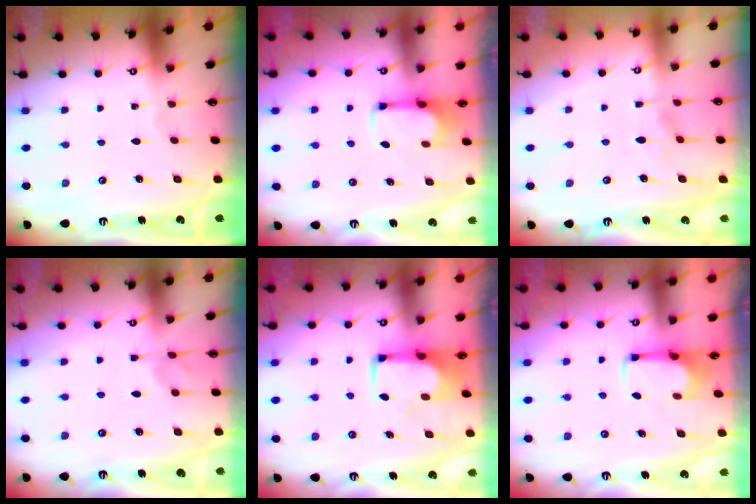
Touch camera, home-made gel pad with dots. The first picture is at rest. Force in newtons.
{"total": 2.7, "press": 2.6, "slide": 0.9}
{"total": 4.8, "press": 4.7, "slide": 0.9}
{"total": 0.9, "press": 0.7, "slide": 0.6}
{"total": 0.6, "press": 0.3, "slide": 0.5}
{"total": 2.9, "press": 2.9, "slide": 0.5}